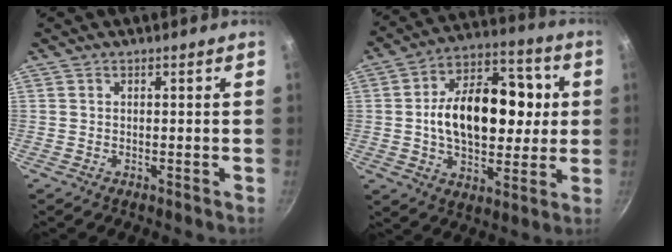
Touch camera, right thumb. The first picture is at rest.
{"total": 21.3, "force": [1.5, 12.9, 16.9], "torque": [-0.235, 0.023, 0.023]}